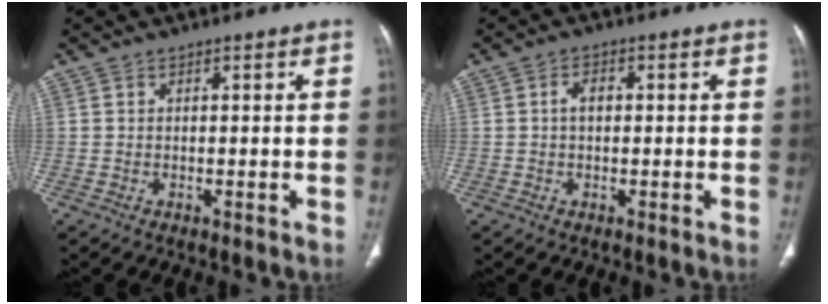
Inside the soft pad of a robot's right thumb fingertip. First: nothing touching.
{"total": 2.3, "force": [0.1, 1.5, 1.7], "torque": [-0.026, 0.009, -0.001]}